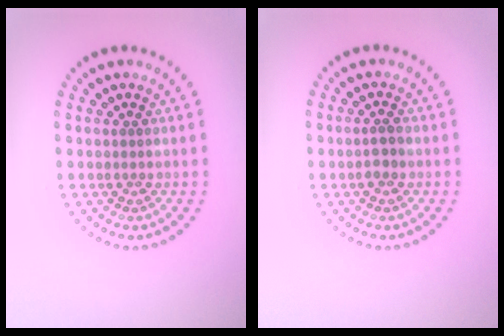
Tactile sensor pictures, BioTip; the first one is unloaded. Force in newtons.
{"total": 1.4, "press": 1.3, "slide": 0.5}